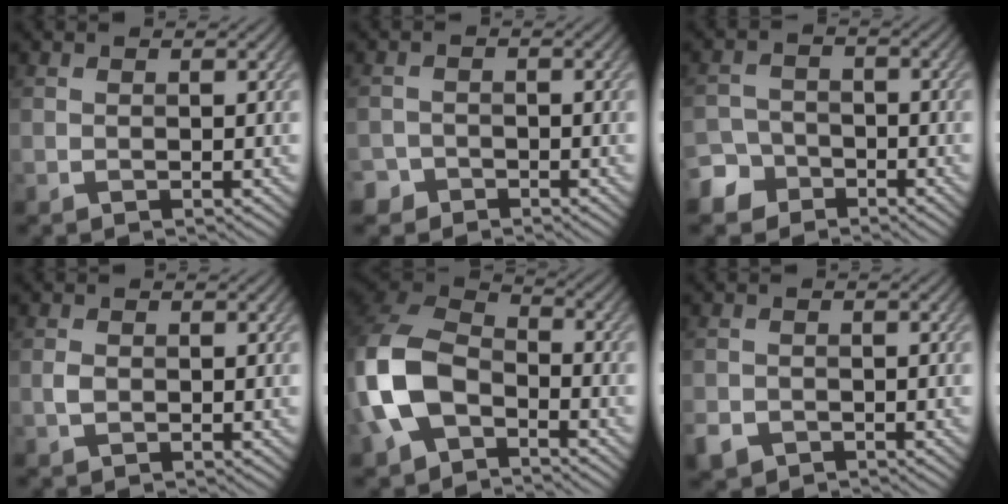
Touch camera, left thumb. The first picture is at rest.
{"total": 2.5, "force": [-1.8, 1.7, 0.0], "torque": [0.008, 0.006, -0.038]}
{"total": 5.3, "force": [-3.7, 3.7, 1.0], "torque": [-0.012, -0.005, -0.076]}
{"total": 1.2, "force": [-0.1, 0.9, 0.8], "torque": [-0.020, -0.001, -0.004]}
{"total": 11.8, "force": [-4.2, 7.7, 7.9], "torque": [-0.200, -0.008, -0.092]}
{"total": 2.6, "force": [-1.5, 1.9, 0.8], "torque": [-0.021, -0.010, -0.036]}